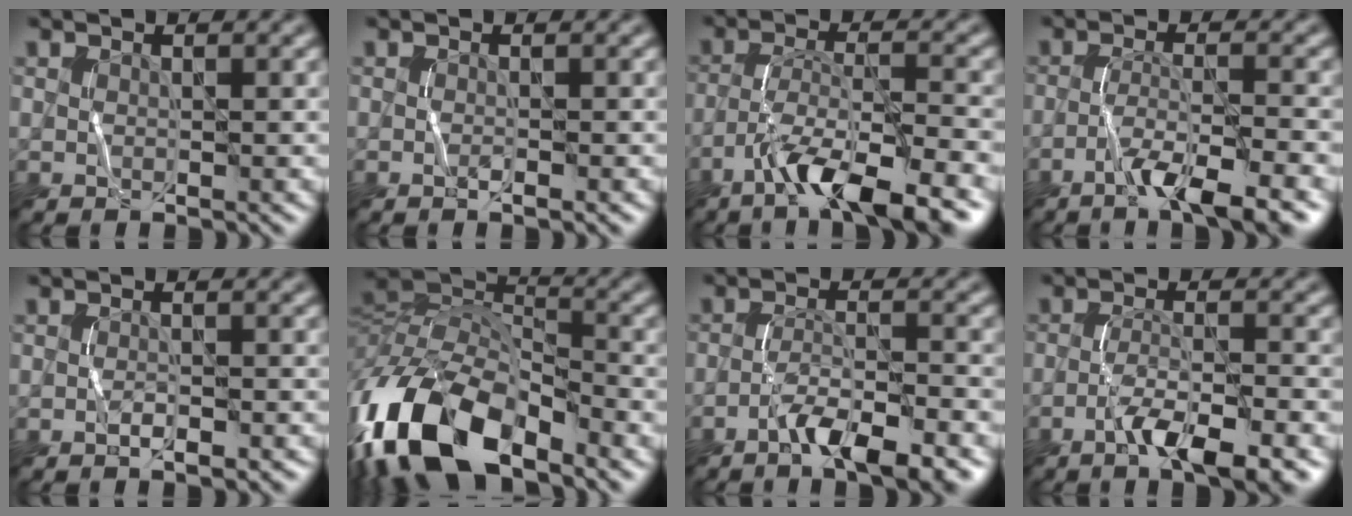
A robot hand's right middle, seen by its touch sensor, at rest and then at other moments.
{"total": 0.8, "force": [-0.4, 0.2, 0.7], "torque": [-0.007, 0.004, -0.010]}
{"total": 8.5, "force": [-5.5, 1.9, 6.2], "torque": [-0.107, 0.007, -0.097]}
{"total": 5.6, "force": [-3.4, 0.9, 4.4], "torque": [-0.073, 0.008, -0.060]}
{"total": 1.4, "force": [-0.8, 0.3, 1.0], "torque": [-0.016, 0.002, -0.013]}
{"total": 14.2, "force": [-7.1, 7.2, 10.0], "torque": [-0.216, -0.010, -0.138]}
{"total": 5.6, "force": [-3.8, 1.1, 4.0], "torque": [-0.068, 0.009, -0.062]}
{"total": 5.8, "force": [-3.4, 1.2, 4.5], "torque": [-0.076, 0.005, -0.056]}